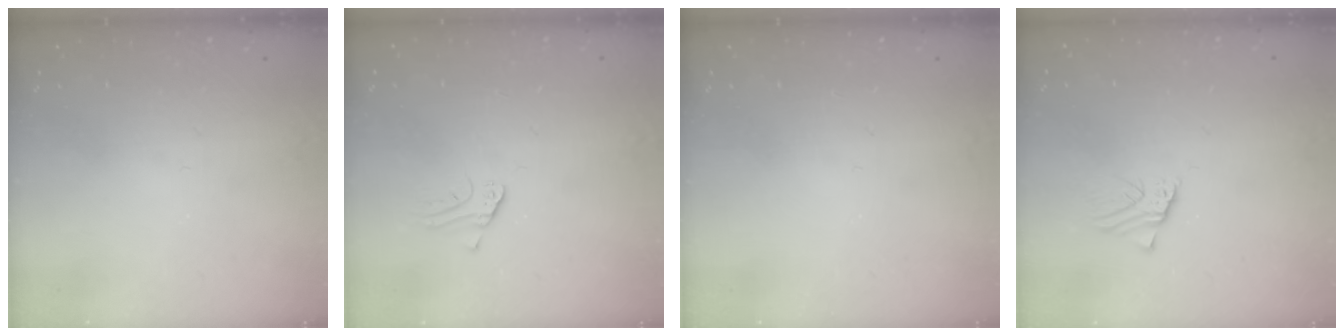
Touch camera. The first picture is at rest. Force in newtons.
{"total": 2.2, "press": 2.2, "slide": 0.3}
{"total": 0.0}
{"total": 1.4, "press": 1.4, "slide": 0.0}